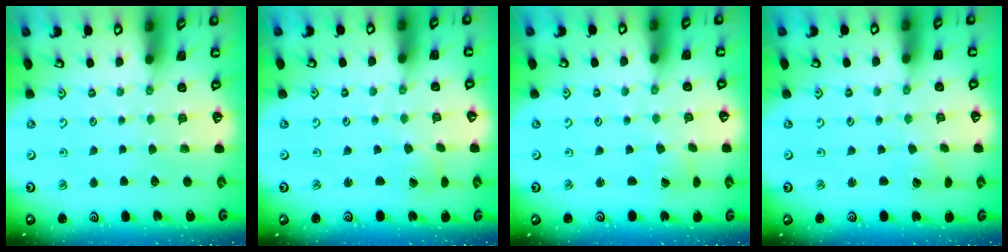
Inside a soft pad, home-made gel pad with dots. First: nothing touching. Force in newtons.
{"total": 0.9, "press": 0.9, "slide": 0.0}
{"total": 0.7, "press": 0.7, "slide": 0.1}
{"total": 1.3, "press": 1.3, "slide": 0.0}